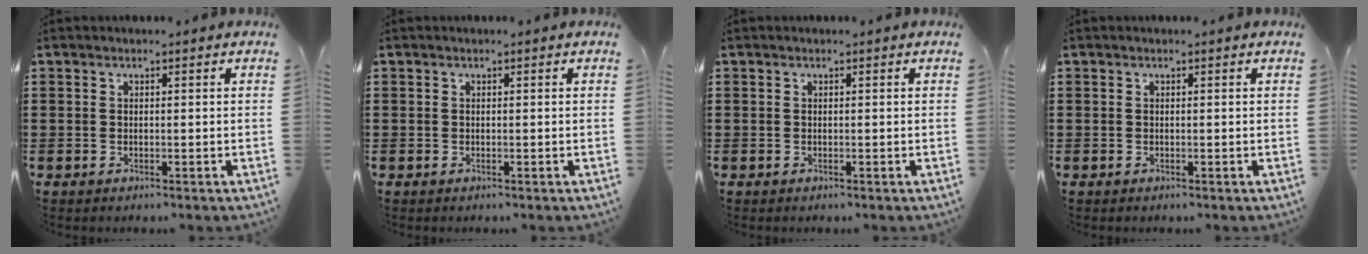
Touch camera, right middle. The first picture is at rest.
{"total": 0.0}
{"total": 0.0}
{"total": 0.0}